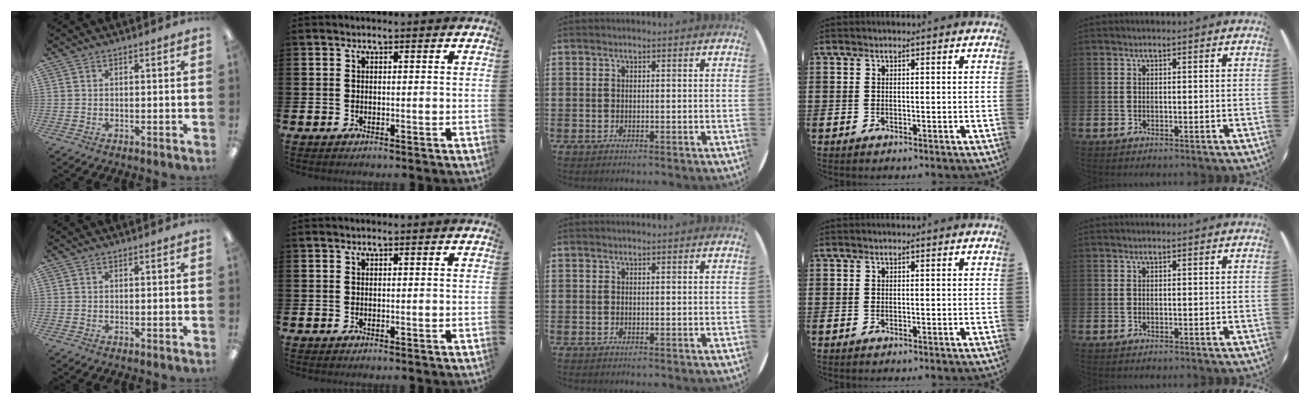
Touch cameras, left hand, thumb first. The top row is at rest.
{}